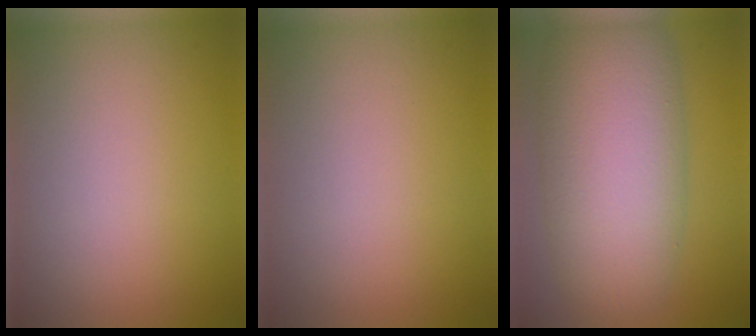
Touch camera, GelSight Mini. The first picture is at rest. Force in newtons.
{"total": 0.0}
{"total": 10.9, "press": 10.9, "slide": 0.3}